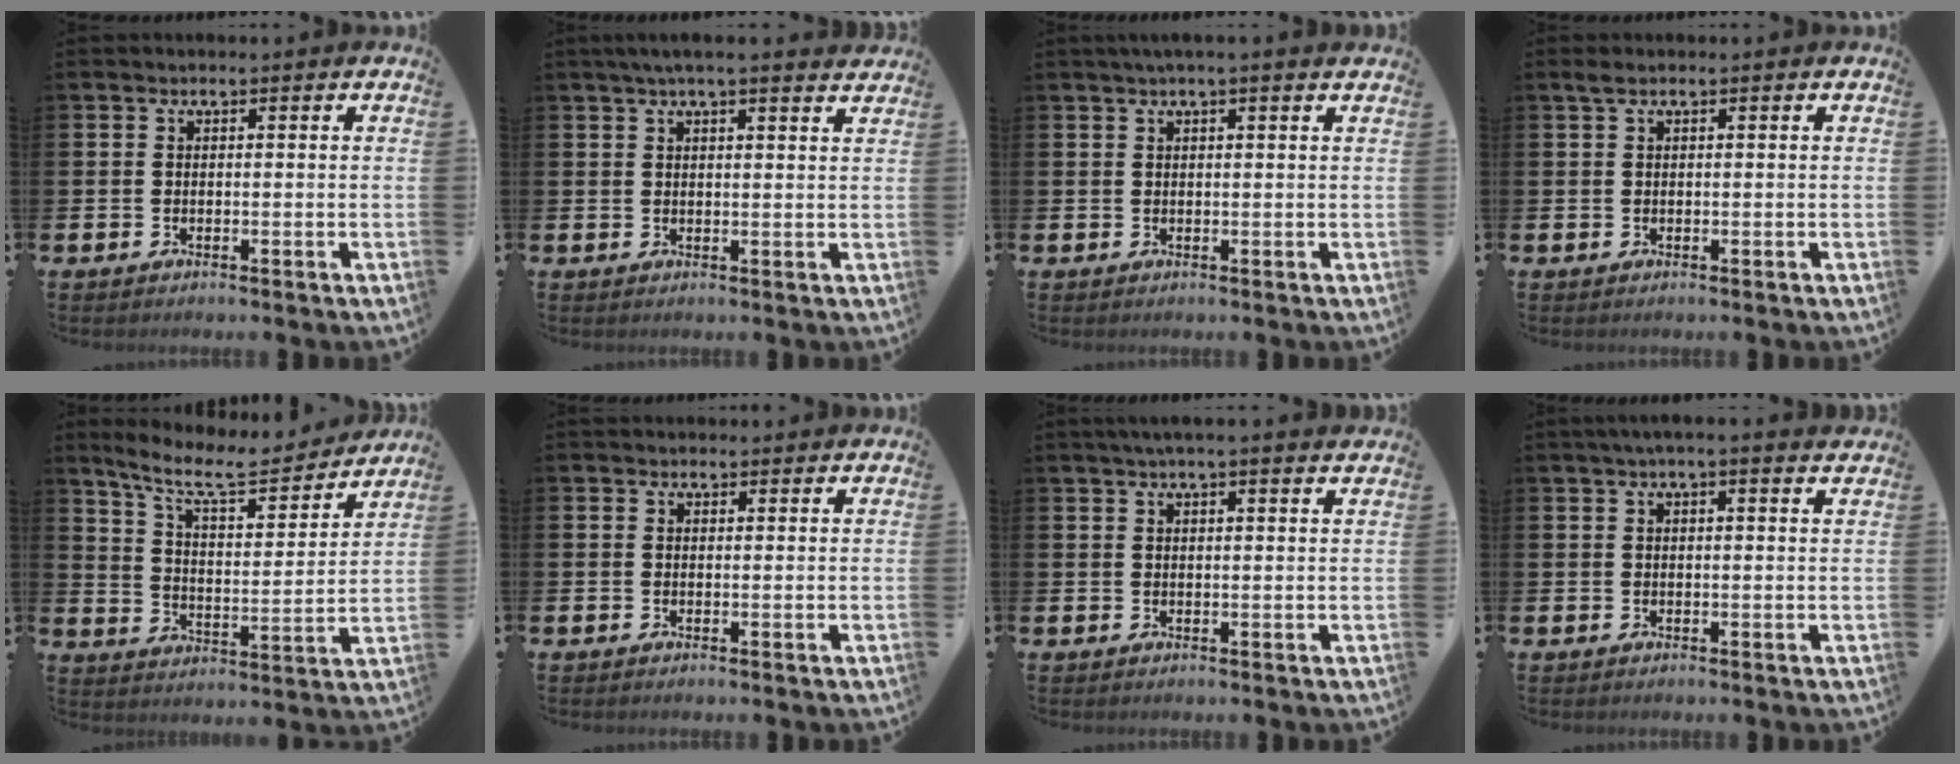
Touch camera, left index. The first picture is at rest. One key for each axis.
{"total": 3.4, "fx": 3.1, "fy": 0.0, "fz": 1.6, "tx": -0.038, "ty": -0.006, "tz": 0.055}
{"total": 1.7, "fx": 1.3, "fy": -0.1, "fz": 1.1, "tx": -0.021, "ty": 0.001, "tz": 0.022}
{"total": 1.0, "fx": 0.5, "fy": 0.2, "fz": 0.8, "tx": -0.021, "ty": 0.005, "tz": 0.009}
{"total": 8.9, "fx": 8.0, "fy": 1.8, "fz": 3.5, "tx": -0.098, "ty": -0.050, "tz": 0.139}
{"total": 0.9, "fx": 0.8, "fy": 0.4, "fz": 0.0, "tx": 0.006, "ty": 0.001, "tz": 0.014}
{"total": 2.5, "fx": 2.2, "fy": -0.1, "fz": 1.2, "tx": -0.028, "ty": -0.003, "tz": 0.040}
{"total": 2.0, "fx": 1.6, "fy": 0.0, "fz": 1.3, "tx": -0.018, "ty": -0.001, "tz": 0.026}